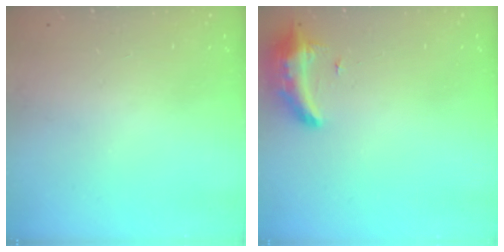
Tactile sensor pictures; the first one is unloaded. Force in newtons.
{"total": 8.2, "press": 8.1, "slide": 1.6}